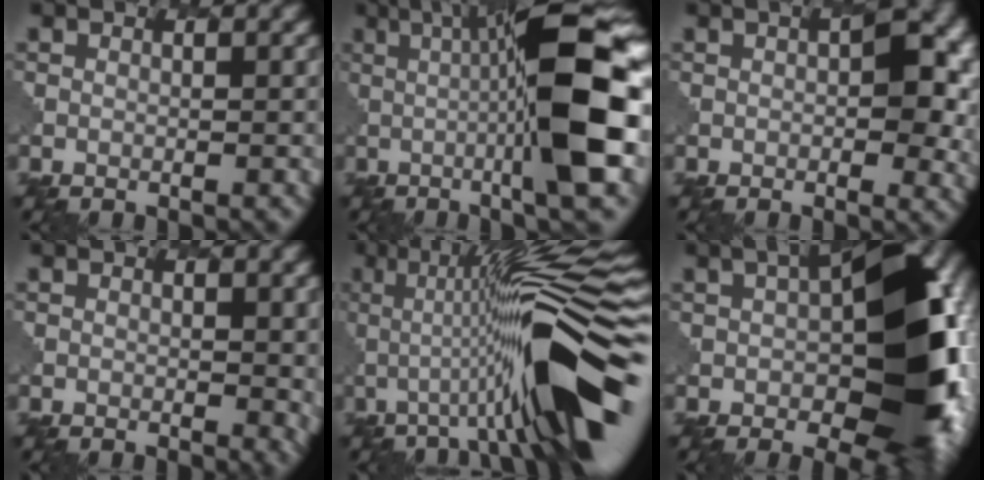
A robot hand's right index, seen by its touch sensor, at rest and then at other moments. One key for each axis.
{"total": 11.9, "fx": 1.1, "fy": 1.3, "fz": 11.8, "tx": -0.157, "ty": 0.015, "tz": 0.003}
{"total": 3.5, "fx": 0.8, "fy": 1.4, "fz": 3.2, "tx": -0.043, "ty": 0.002, "tz": -0.005}
{"total": 1.9, "fx": 0.6, "fy": 1.1, "fz": 1.4, "tx": -0.019, "ty": -0.005, "tz": 0.000}
{"total": 12.8, "fx": -0.6, "fy": 1.6, "fz": 12.7, "tx": -0.185, "ty": 0.029, "tz": -0.028}
{"total": 15.2, "fx": -0.4, "fy": 8.3, "fz": 12.8, "tx": -0.169, "ty": 0.002, "tz": -0.015}